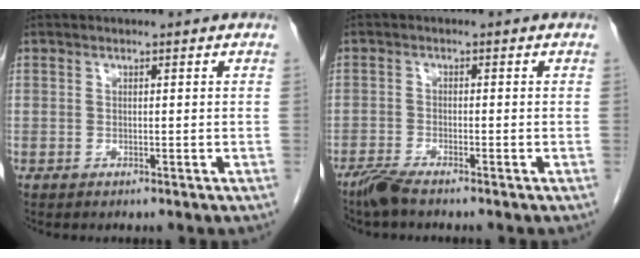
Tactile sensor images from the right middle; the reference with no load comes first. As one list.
[{"total": 2.9, "force": [-2.5, 0.1, 1.5], "torque": [-0.040, -0.008, -0.053]}]